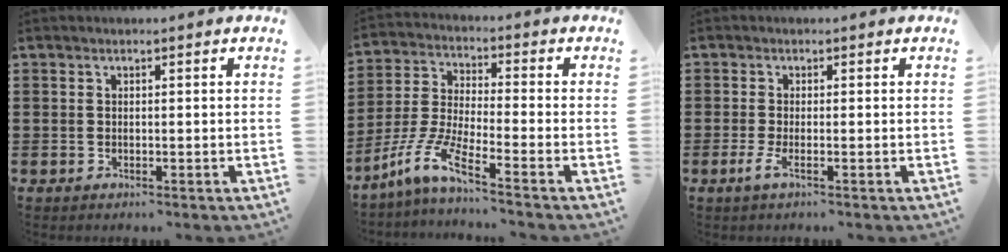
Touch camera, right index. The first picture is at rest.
{"total": 7.2, "force": [-5.3, 0.2, 4.9], "torque": [-0.140, -0.025, -0.115]}
{"total": 2.2, "force": [-0.9, 0.2, 2.0], "torque": [-0.050, -0.012, -0.019]}